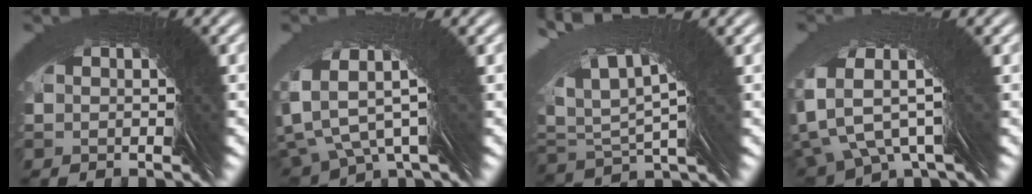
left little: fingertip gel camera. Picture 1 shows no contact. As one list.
[{"total": 2.1, "force": [1.9, -0.8, 0.3], "torque": [-0.022, 0.027, 0.023]}, {"total": 4.5, "force": [3.6, 0.7, 2.6], "torque": [-0.064, 0.033, 0.059]}, {"total": 3.6, "force": [3.6, -0.6, 0.1], "torque": [-0.021, 0.036, 0.042]}]